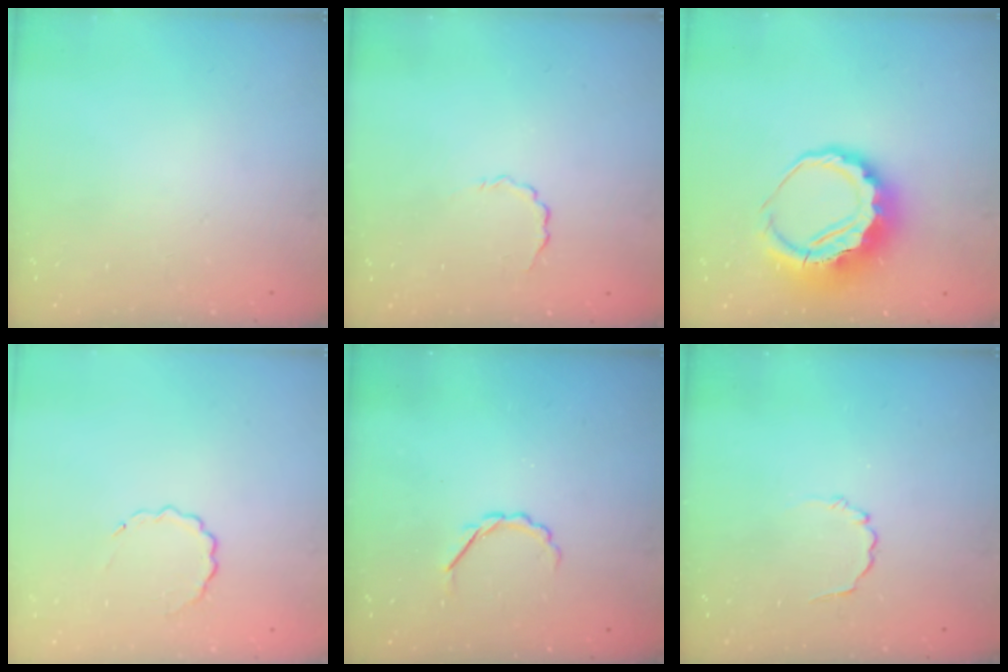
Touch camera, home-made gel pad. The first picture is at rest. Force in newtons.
{"total": 2.6, "press": 2.5, "slide": 0.8}
{"total": 10.4, "press": 10.1, "slide": 2.4}
{"total": 4.5, "press": 4.4, "slide": 1.1}
{"total": 2.5, "press": 2.4, "slide": 0.8}
{"total": 2.1, "press": 1.9, "slide": 0.9}